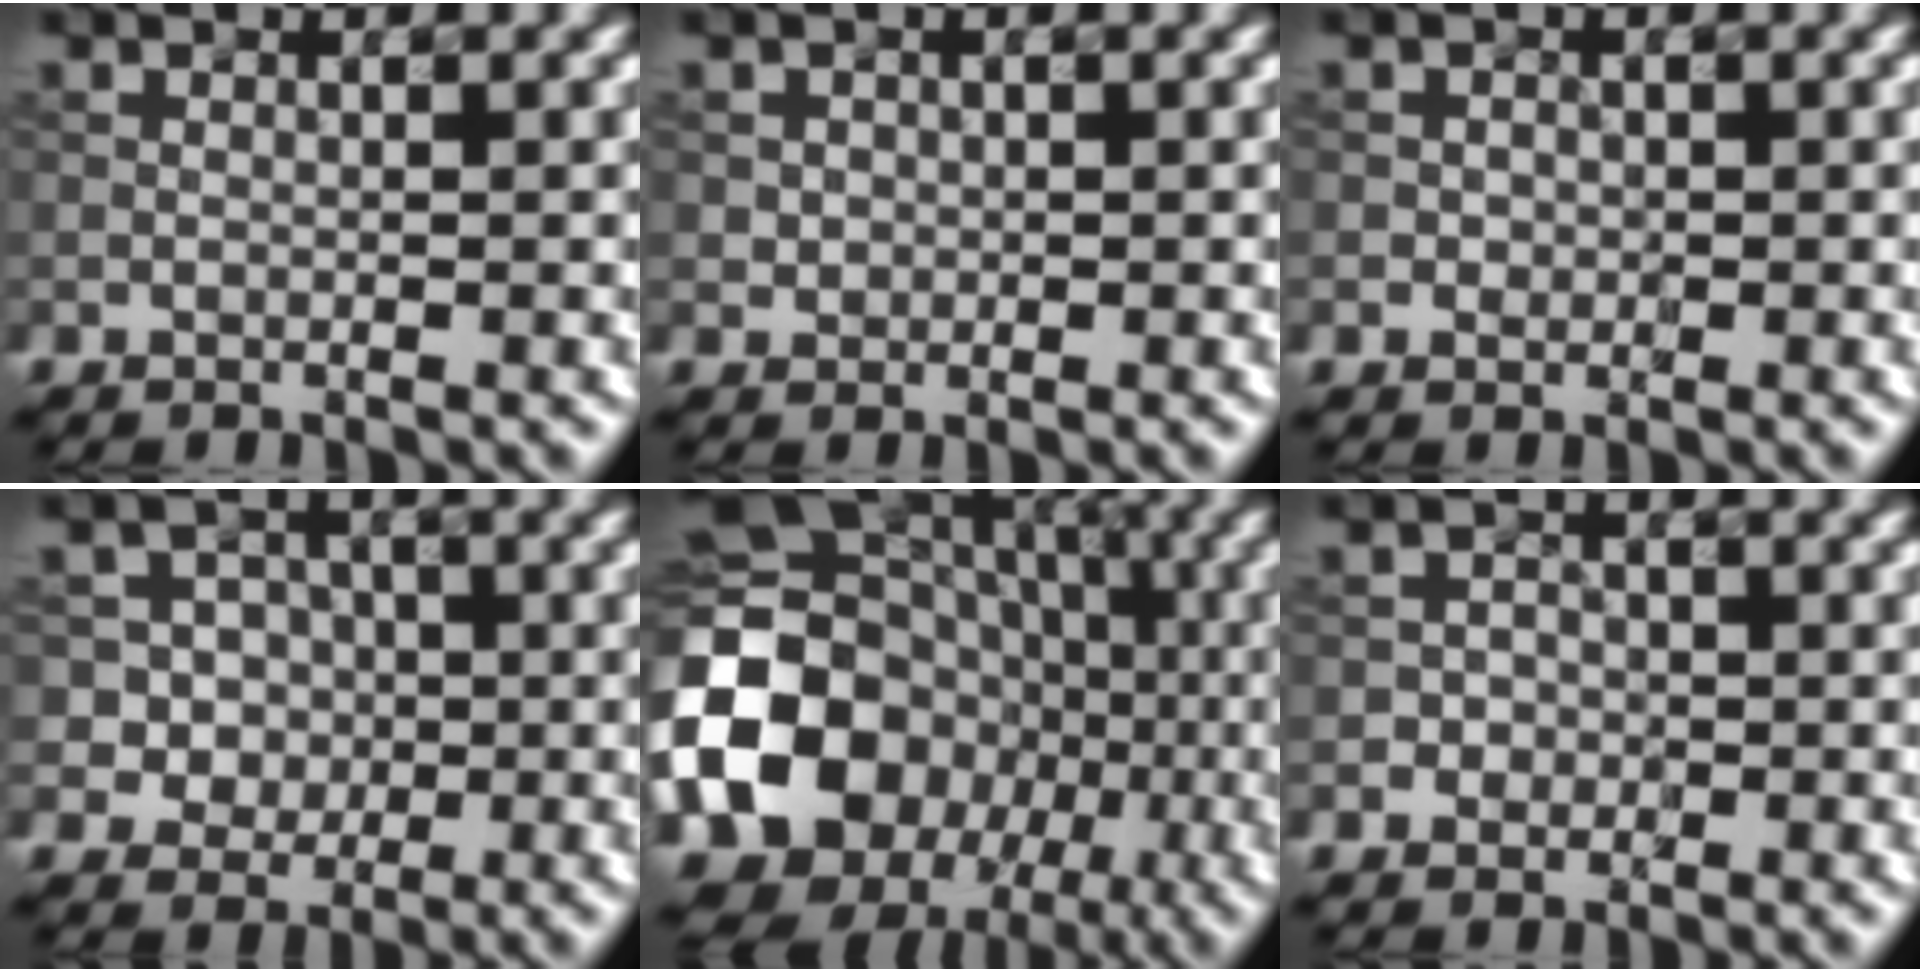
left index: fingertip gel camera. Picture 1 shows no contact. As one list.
[{"total": 1.1, "force": [0.1, 1.1, 0.2], "torque": [0.004, -0.003, 0.006]}, {"total": 0.9, "force": [-0.1, 0.9, 0.3], "torque": [0.000, -0.003, -0.003]}, {"total": 5.5, "force": [0.2, 5.4, 1.4], "torque": [-0.018, 0.024, -0.005]}, {"total": 18.3, "force": [-4.3, 15.4, 9.0], "torque": [-0.194, -0.003, -0.091]}, {"total": 1.7, "force": [-0.4, 1.7, 0.3], "torque": [0.013, 0.000, -0.015]}]